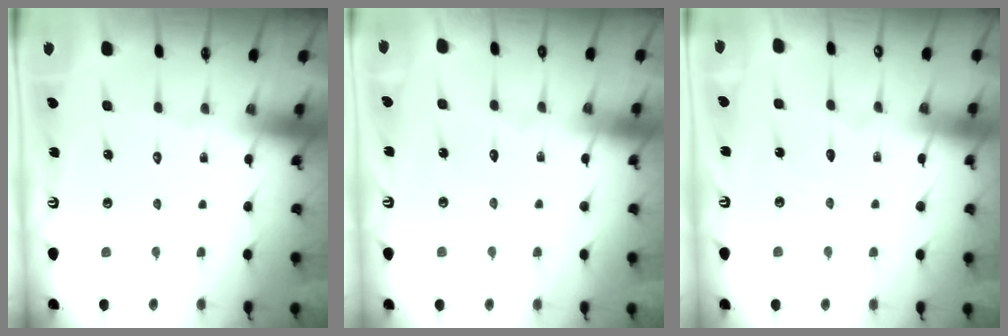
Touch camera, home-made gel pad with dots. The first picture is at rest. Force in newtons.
{"total": 3.1, "press": 3.1, "slide": 0.3}
{"total": 3.4, "press": 3.4, "slide": 0.1}